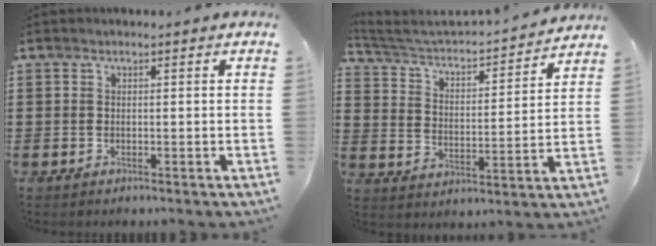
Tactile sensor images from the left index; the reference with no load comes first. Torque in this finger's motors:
{"motor_torque": [0.54, 0.49, 0.00, -0.01]}